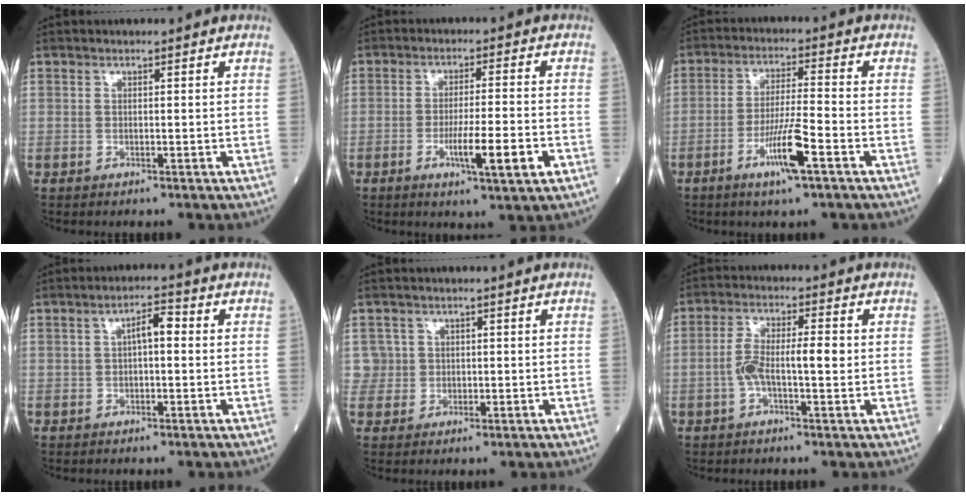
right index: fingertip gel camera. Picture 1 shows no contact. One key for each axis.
{"total": 7.9, "fx": -2.8, "fy": 0.2, "fz": 7.4, "tx": -0.116, "ty": -0.010, "tz": -0.047}
{"total": 8.0, "fx": -3.8, "fy": 0.0, "fz": 7.0, "tx": -0.135, "ty": -0.010, "tz": -0.070}
{"total": 3.5, "fx": 0.6, "fy": 1.2, "fz": 3.2, "tx": -0.045, "ty": 0.019, "tz": 0.007}
{"total": 3.1, "fx": 0.8, "fy": 3.0, "fz": -0.6, "tx": 0.032, "ty": 0.007, "tz": 0.010}
{"total": 6.6, "fx": -0.5, "fy": 1.8, "fz": 6.3, "tx": -0.127, "ty": 0.022, "tz": -0.011}